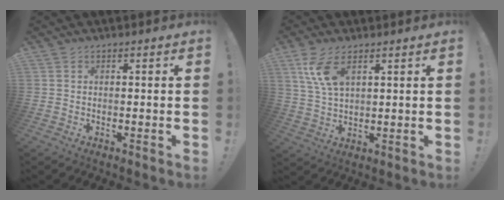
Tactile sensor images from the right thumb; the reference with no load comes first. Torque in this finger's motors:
{"motor_torque": [0.89, 0.97, 0.08, 0.19, 0.08]}